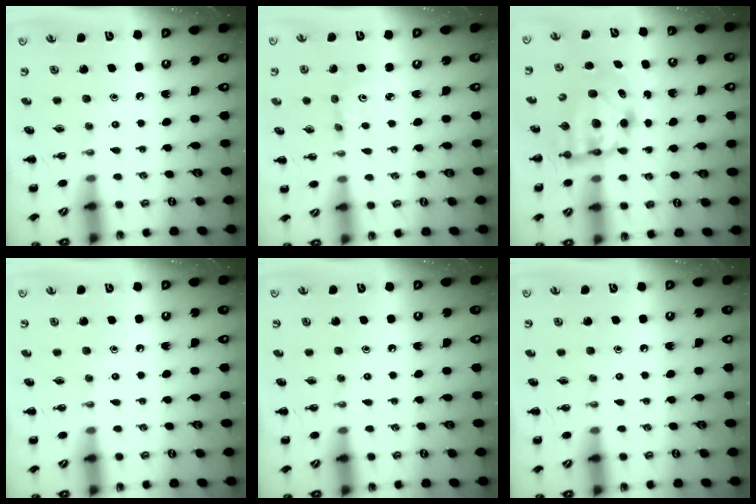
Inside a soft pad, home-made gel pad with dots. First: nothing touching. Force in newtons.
{"total": 2.7, "press": 2.6, "slide": 0.8}
{"total": 6.5, "press": 6.4, "slide": 1.3}
{"total": 0.0}
{"total": 0.0}
{"total": 0.0}